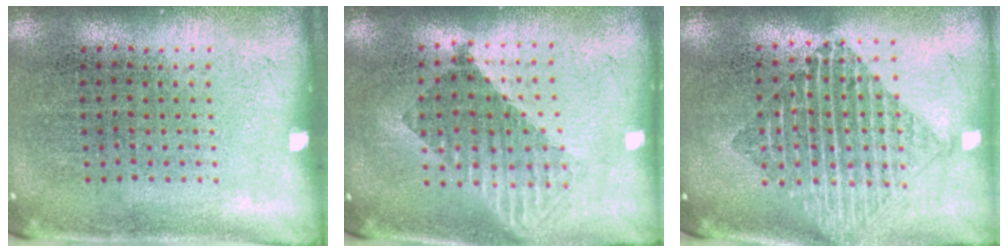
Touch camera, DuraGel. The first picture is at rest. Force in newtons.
{"total": 1.6, "press": 1.3, "slide": 0.9}
{"total": 1.8, "press": 1.5, "slide": 1.1}